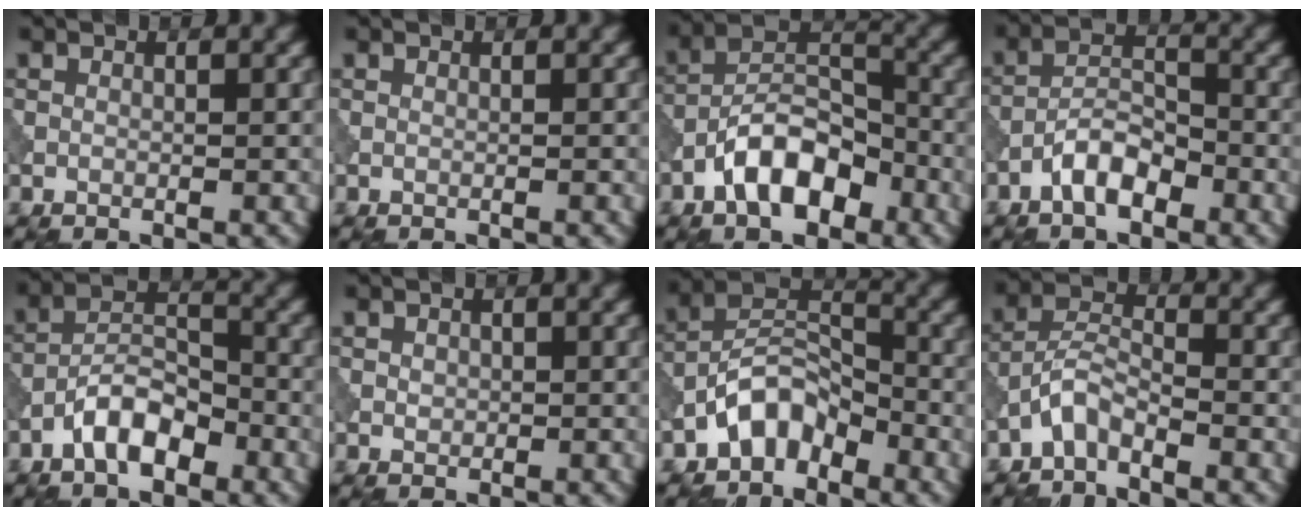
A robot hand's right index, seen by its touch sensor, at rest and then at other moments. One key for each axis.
{"total": 0.0}
{"total": 7.3, "fx": -3.9, "fy": 3.7, "fz": 4.9, "tx": -0.074, "ty": 0.015, "tz": -0.079}
{"total": 4.0, "fx": -2.4, "fy": 1.7, "fz": 2.6, "tx": -0.041, "ty": 0.012, "tz": -0.050}
{"total": 5.1, "fx": -2.9, "fy": 2.3, "fz": 3.4, "tx": -0.053, "ty": 0.013, "tz": -0.059}
{"total": 0.8, "fx": 0.1, "fy": 0.7, "fz": 0.3, "tx": -0.005, "ty": 0.000, "tz": 0.001}
{"total": 4.9, "fx": -3.3, "fy": 2.6, "fz": 2.5, "tx": -0.038, "ty": 0.018, "tz": -0.071}
{"total": 2.8, "fx": -2.2, "fy": 0.9, "fz": 1.5, "tx": -0.030, "ty": 0.015, "tz": -0.053}